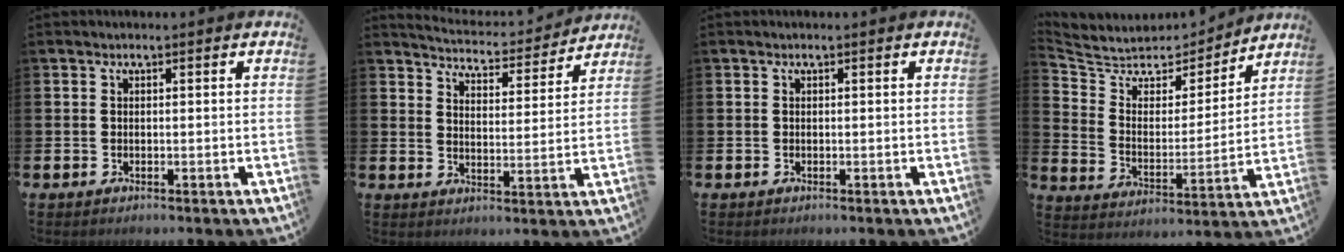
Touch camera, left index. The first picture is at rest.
{"total": 5.2, "force": [5.1, 0.5, 0.4], "torque": [-0.029, -0.041, 0.087]}
{"total": 0.0}
{"total": 6.2, "force": [5.6, 2.6, 0.5], "torque": [-0.058, -0.052, 0.095]}